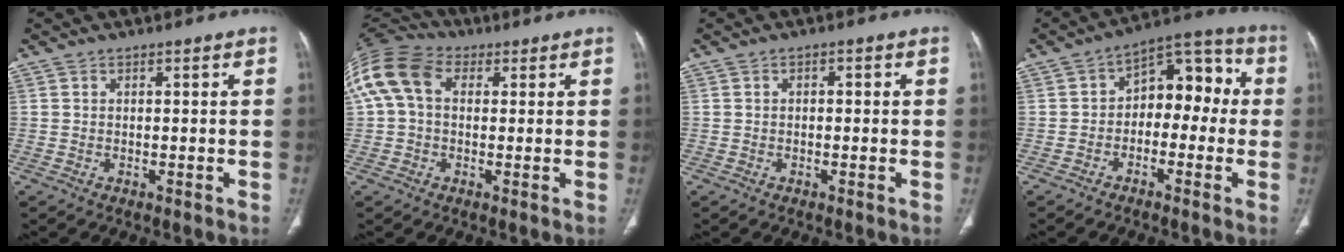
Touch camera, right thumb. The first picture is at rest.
{"total": 13.4, "force": [2.9, 9.5, 9.0], "torque": [-0.196, 0.042, 0.046]}
{"total": 1.0, "force": [0.1, 0.7, 0.8], "torque": [-0.008, 0.005, -0.002]}
{"total": 11.3, "force": [-0.5, 7.4, 8.5], "torque": [-0.071, 0.053, -0.024]}